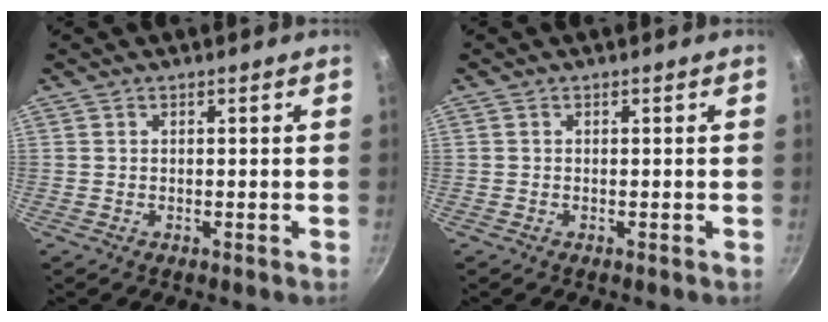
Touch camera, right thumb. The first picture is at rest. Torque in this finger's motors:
{"motor_torque": [-0.42, -0.24, 0.19, -0.03, -0.02]}